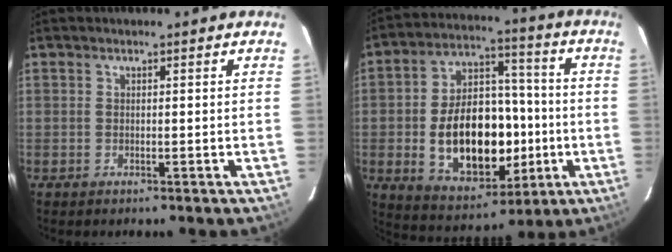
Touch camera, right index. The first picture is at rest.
{"total": 19.5, "force": [-3.3, 12.2, 14.9], "torque": [-0.279, 0.023, -0.030]}